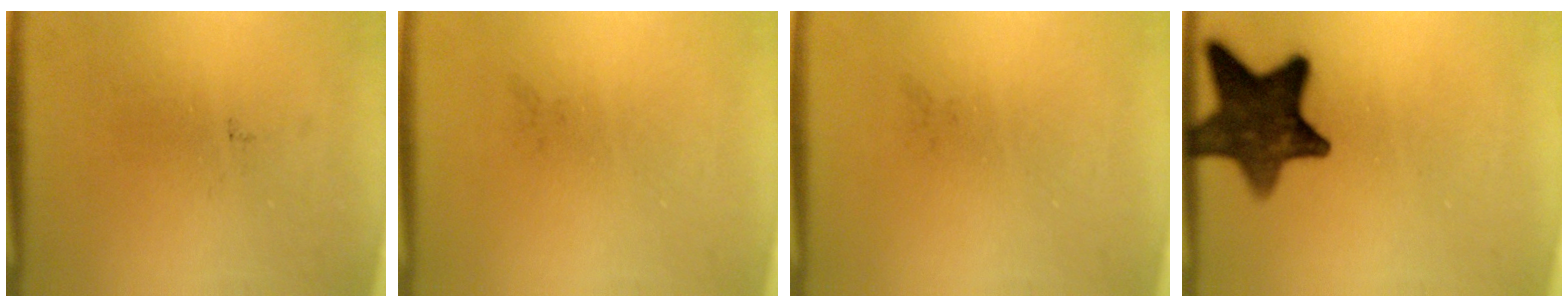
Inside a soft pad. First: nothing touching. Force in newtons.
{"total": 0.0}
{"total": 0.0}
{"total": 12.7}